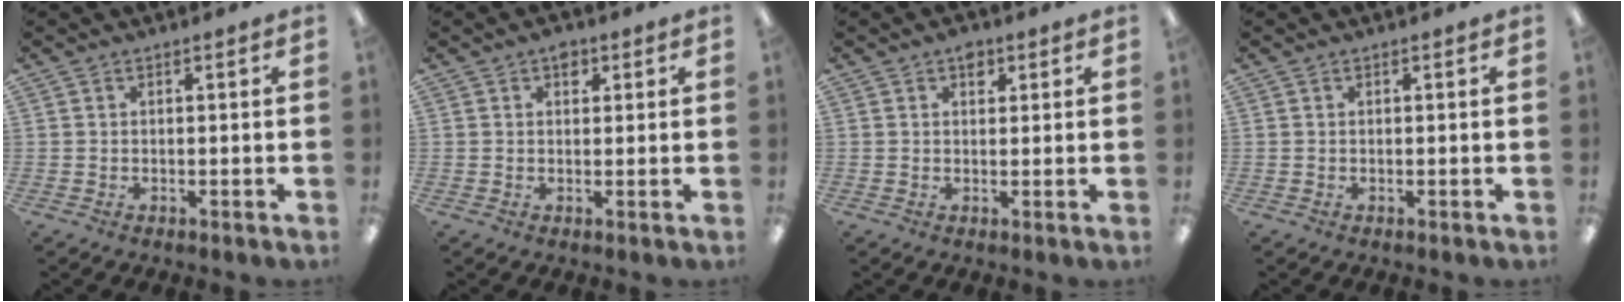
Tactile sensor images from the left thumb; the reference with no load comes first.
{"total": 2.5, "force": [1.4, 1.6, 1.4], "torque": [-0.005, -0.003, 0.018]}
{"total": 2.8, "force": [1.6, 1.7, 1.5], "torque": [-0.007, -0.005, 0.023]}
{"total": 0.0}